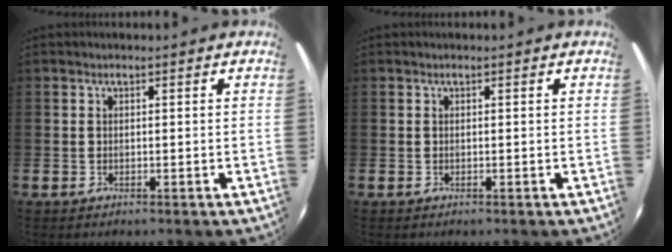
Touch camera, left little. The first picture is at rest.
{"total": 0.0}